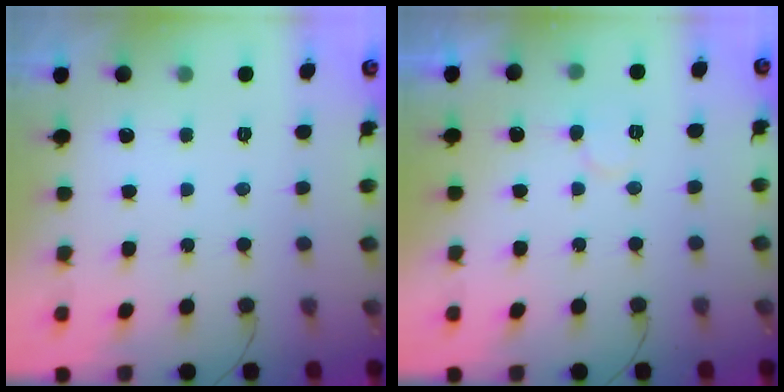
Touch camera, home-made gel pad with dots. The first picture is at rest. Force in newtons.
{"total": 5.7, "press": 5.7, "slide": 0.5}